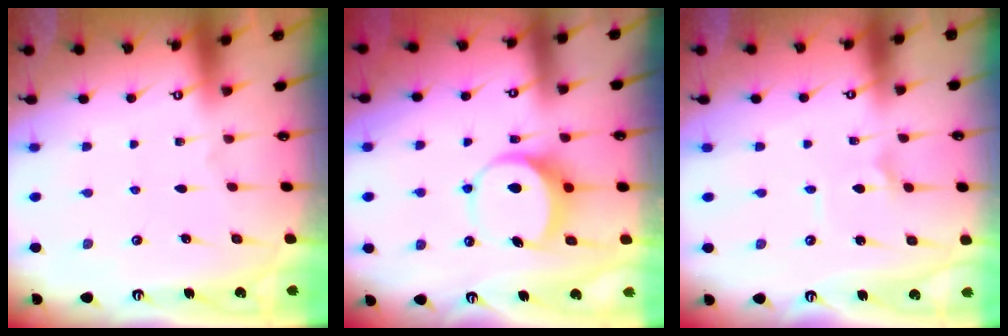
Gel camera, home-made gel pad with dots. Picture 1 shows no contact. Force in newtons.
{"total": 6.9, "press": 6.8, "slide": 0.9}
{"total": 2.2, "press": 2.2, "slide": 0.2}